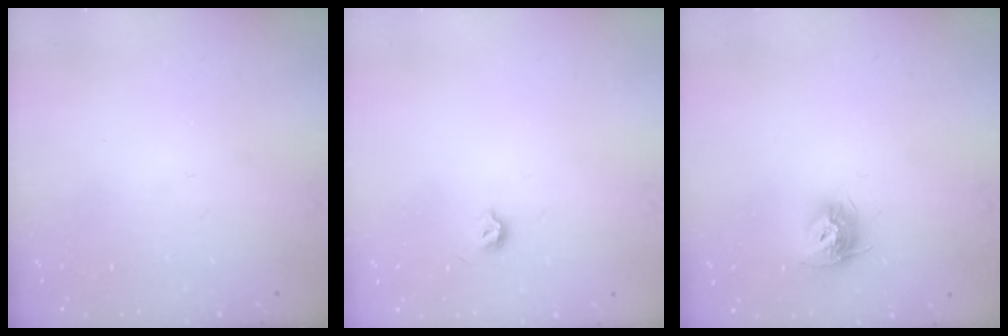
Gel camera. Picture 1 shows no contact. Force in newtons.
{"total": 3.7, "press": 3.6, "slide": 0.6}
{"total": 9.4, "press": 9.4, "slide": 0.6}